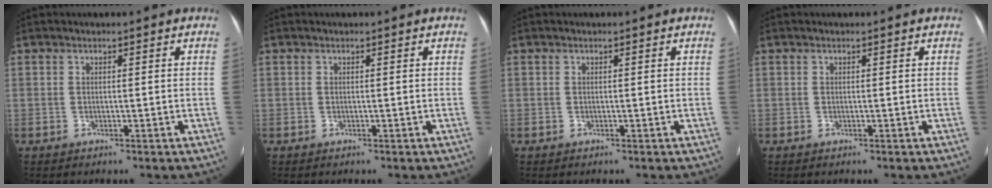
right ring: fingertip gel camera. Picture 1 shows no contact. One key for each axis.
{"total": 0.0}
{"total": 0.0}
{"total": 0.0}